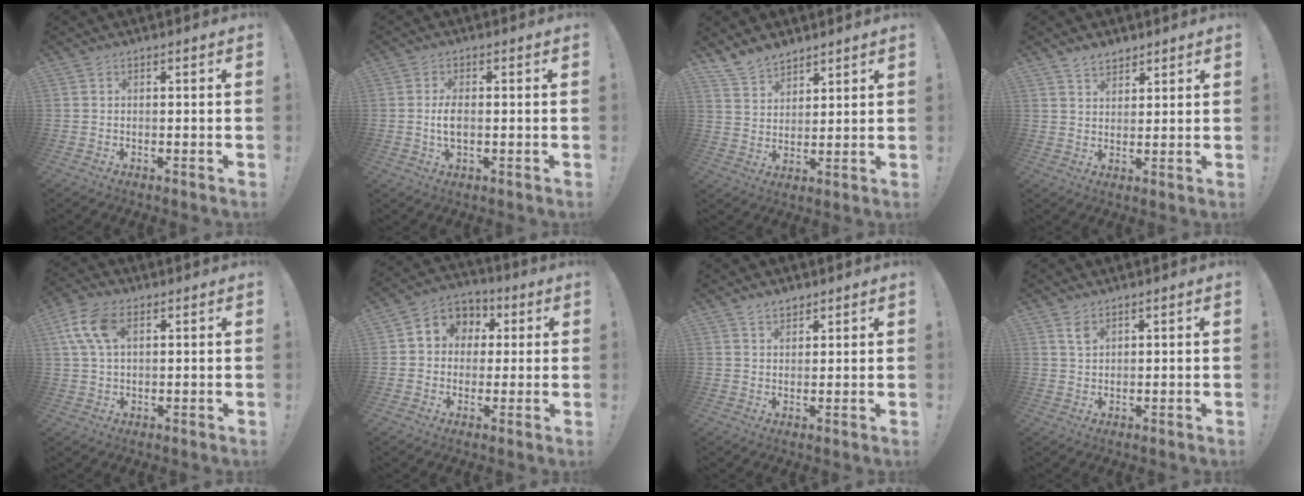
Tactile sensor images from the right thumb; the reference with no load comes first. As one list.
[{"total": 4.4, "force": [-0.4, 2.0, 3.9], "torque": [-0.083, 0.000, -0.010]}, {"total": 8.3, "force": [7.0, 4.0, 1.8], "torque": [-0.043, -0.043, 0.138]}, {"total": 4.7, "force": [3.9, 2.4, 1.0], "torque": [-0.014, -0.021, 0.072]}, {"total": 10.2, "force": [3.7, 5.6, 7.6], "torque": [-0.153, 0.004, 0.073]}, {"total": 7.2, "force": [0.3, 6.8, 2.4], "torque": [-0.030, 0.005, 0.012]}, {"total": 3.7, "force": [3.0, 2.0, 0.9], "torque": [-0.007, -0.019, 0.054]}, {"total": 3.3, "force": [2.2, 1.6, 1.8], "torque": [-0.024, -0.013, 0.038]}]